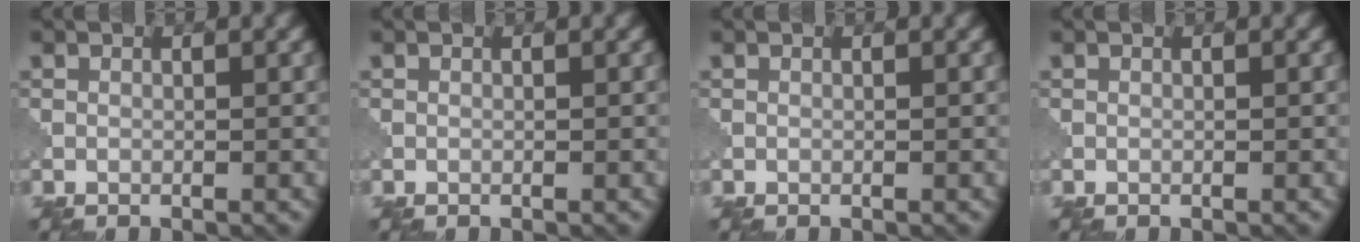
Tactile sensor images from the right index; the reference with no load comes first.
{"total": 0.0}
{"total": 0.0}
{"total": 0.0}